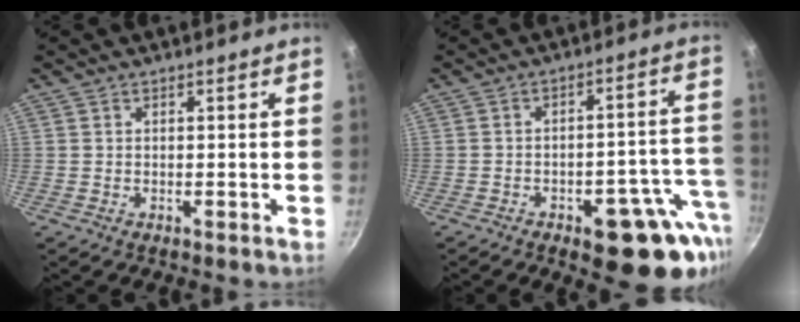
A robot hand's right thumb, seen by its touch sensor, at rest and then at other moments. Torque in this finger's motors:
{"motor_torque": [1.79, 1.89, 0.00, -0.14, 0.23]}